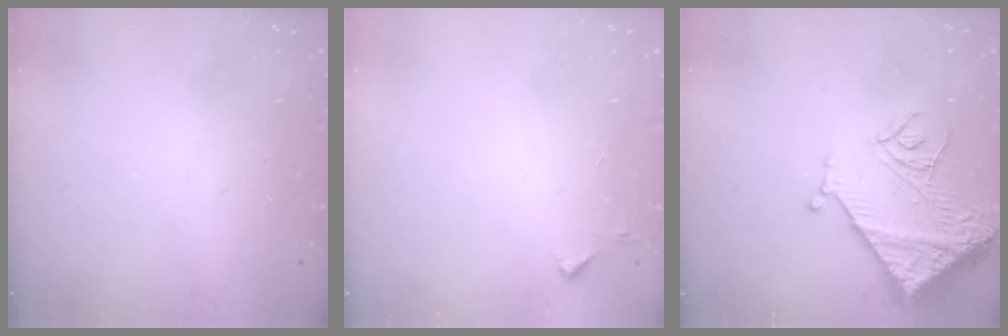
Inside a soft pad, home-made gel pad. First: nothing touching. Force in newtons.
{"total": 3.1, "press": 3.0, "slide": 0.3}
{"total": 14.9, "press": 14.8, "slide": 1.6}